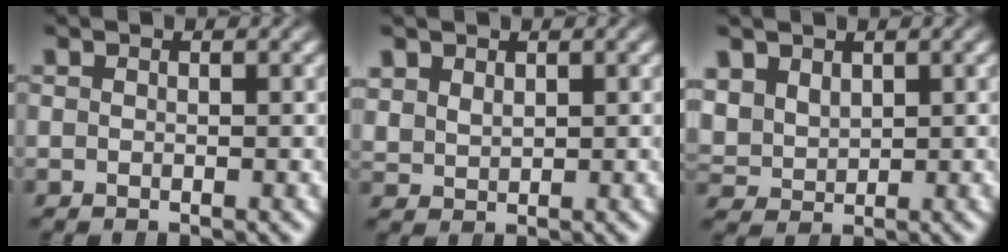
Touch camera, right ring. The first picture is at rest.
{"total": 1.9, "force": [1.3, 1.3, 0.5], "torque": [-0.022, -0.011, 0.041]}
{"total": 3.4, "force": [1.1, 3.0, 1.2], "torque": [-0.048, -0.017, 0.035]}